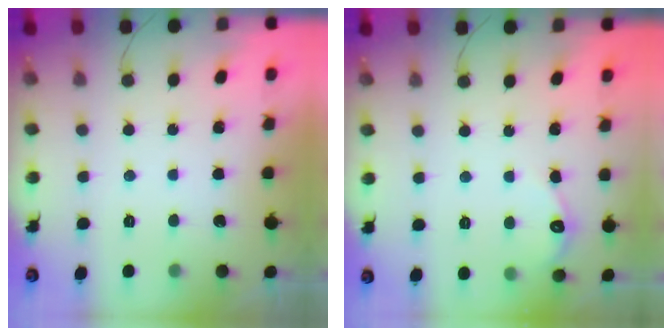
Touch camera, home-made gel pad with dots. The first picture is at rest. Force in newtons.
{"total": 3.7, "press": 3.6, "slide": 0.5}